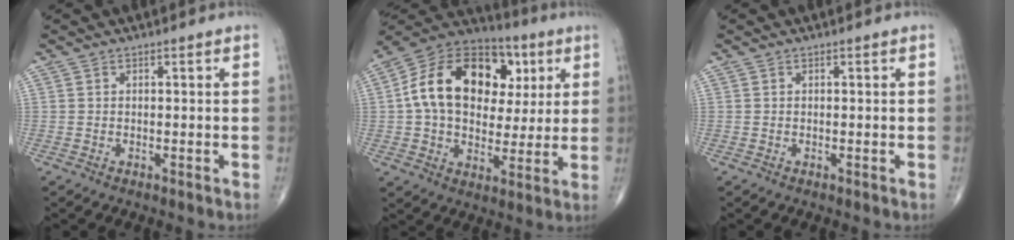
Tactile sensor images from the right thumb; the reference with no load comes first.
{"total": 22.4, "force": [4.7, 15.3, 15.7], "torque": [-0.239, 0.017, 0.071]}
{"total": 0.0}